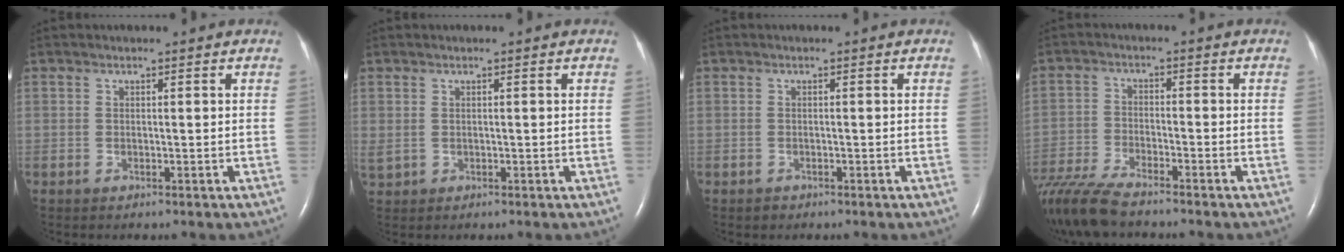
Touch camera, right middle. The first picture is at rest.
{"total": 1.4, "force": [0.1, 1.0, 0.9], "torque": [-0.032, 0.007, 0.012]}
{"total": 0.7, "force": [-0.5, 0.4, 0.0], "torque": [-0.003, 0.001, -0.009]}
{"total": 10.7, "force": [-9.2, 1.3, 5.2], "torque": [-0.104, -0.025, -0.167]}